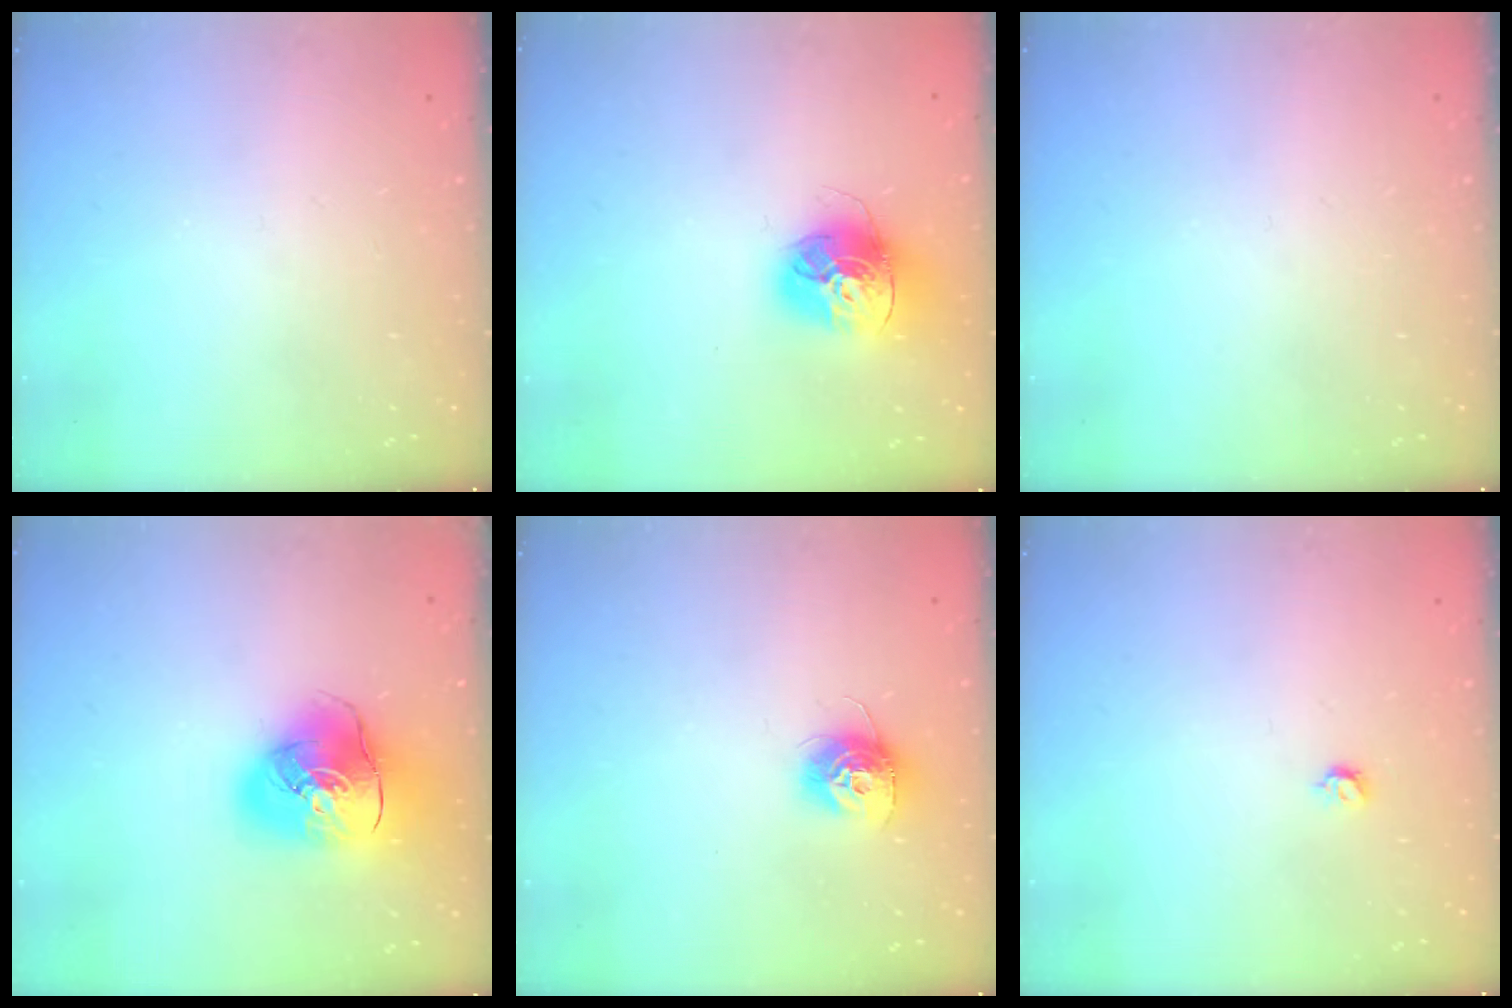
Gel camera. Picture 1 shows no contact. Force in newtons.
{"total": 15.7, "press": 15.6, "slide": 1.6}
{"total": 0.0}
{"total": 15.3, "press": 15.2, "slide": 2.2}
{"total": 10.2, "press": 10.2, "slide": 0.4}
{"total": 3.7, "press": 3.6, "slide": 0.7}